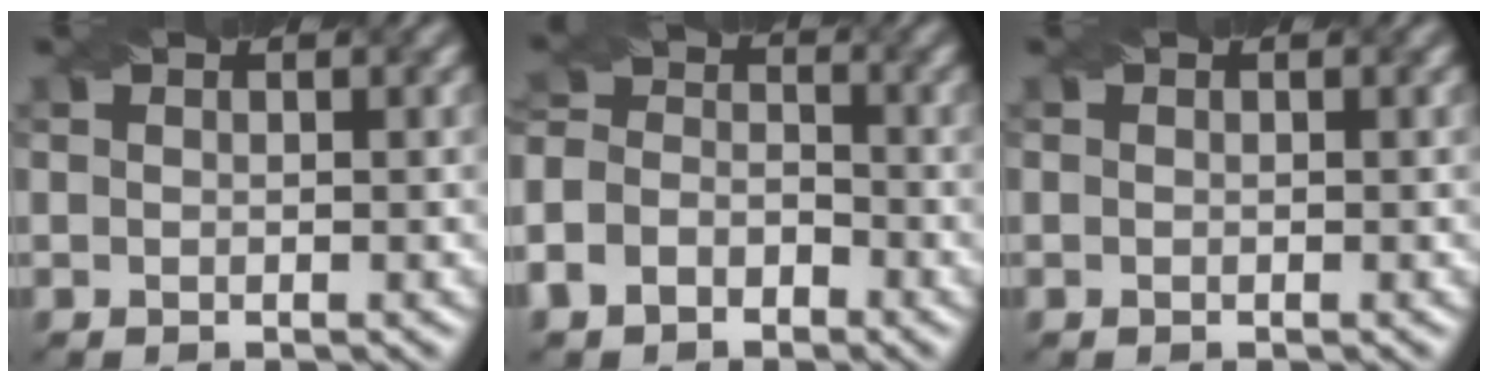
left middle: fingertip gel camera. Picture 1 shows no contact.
{"total": 5.4, "force": [-2.9, 3.8, 2.4], "torque": [-0.048, 0.005, -0.067]}
{"total": 0.0}